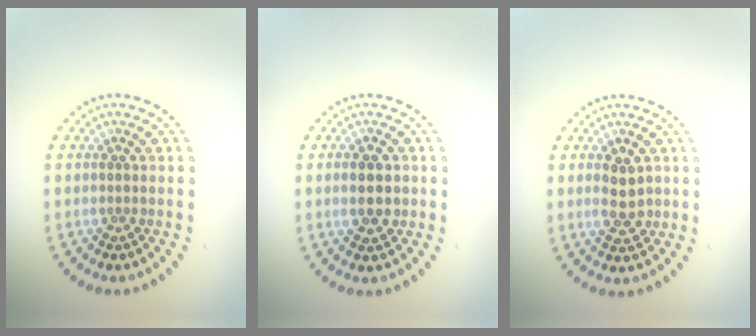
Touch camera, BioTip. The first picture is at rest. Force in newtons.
{"total": 3.4, "press": 3.4, "slide": 0.1}
{"total": 2.7, "press": 2.7, "slide": 0.2}